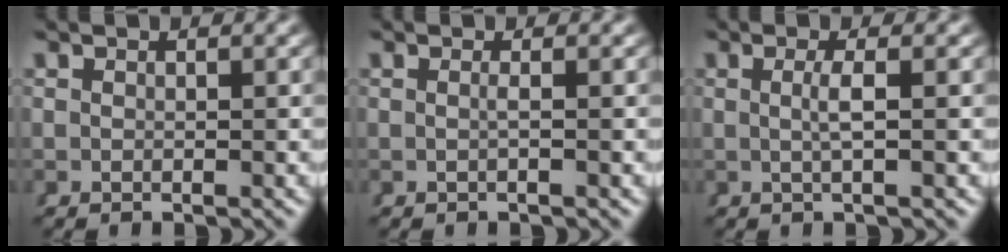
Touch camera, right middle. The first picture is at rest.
{"total": 0.8, "force": [-0.3, 0.0, 0.8], "torque": [-0.016, -0.002, -0.006]}
{"total": 1.6, "force": [-0.3, -0.3, 1.6], "torque": [-0.032, -0.006, -0.002]}